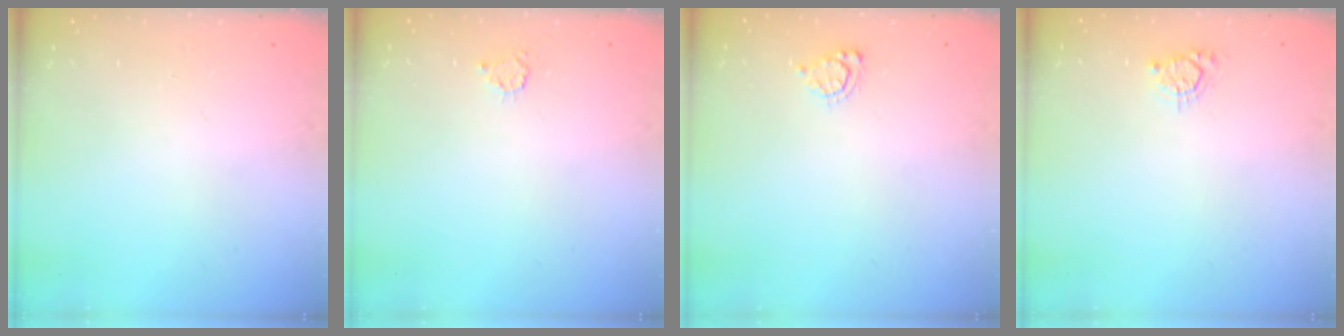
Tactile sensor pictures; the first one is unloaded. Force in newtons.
{"total": 3.0, "press": 3.0, "slide": 0.4}
{"total": 4.5, "press": 4.5, "slide": 0.4}
{"total": 4.5, "press": 4.4, "slide": 0.6}